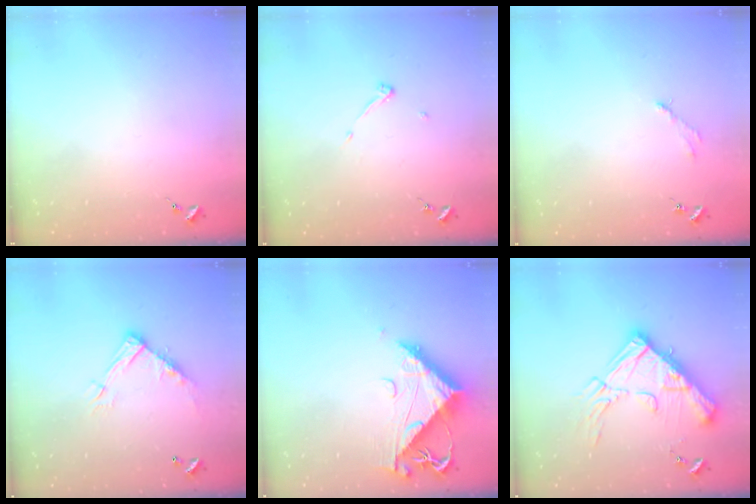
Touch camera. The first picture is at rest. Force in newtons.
{"total": 3.6, "press": 3.6, "slide": 0.4}
{"total": 2.8, "press": 2.8, "slide": 0.4}
{"total": 11.8, "press": 11.8, "slide": 0.5}
{"total": 10.1, "press": 10.0, "slide": 1.0}
{"total": 20.5, "press": 20.3, "slide": 2.3}